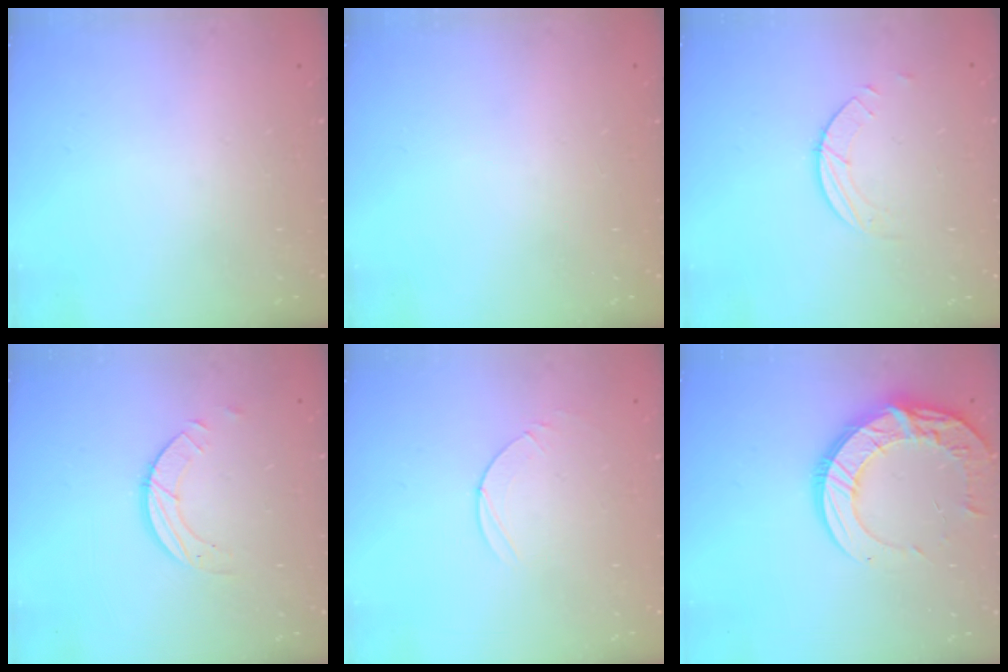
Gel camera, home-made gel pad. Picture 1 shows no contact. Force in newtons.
{"total": 0.0}
{"total": 1.5, "press": 1.5, "slide": 0.1}
{"total": 3.9, "press": 3.9, "slide": 0.4}
{"total": 4.9, "press": 4.9, "slide": 0.4}
{"total": 15.2, "press": 15.2, "slide": 1.3}